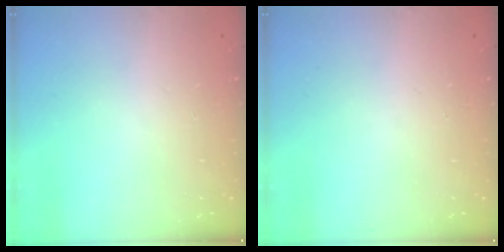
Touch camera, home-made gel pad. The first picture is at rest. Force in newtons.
{"total": 0.0}